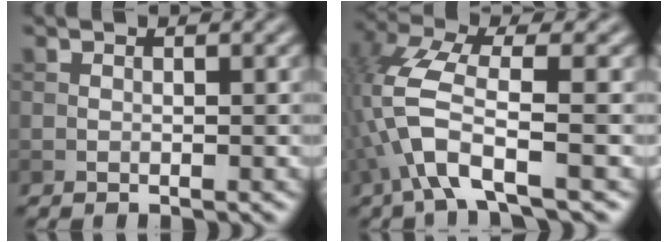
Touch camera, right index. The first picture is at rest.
{"total": 6.2, "force": [-2.4, 1.6, 5.4], "torque": [-0.126, 0.005, -0.057]}